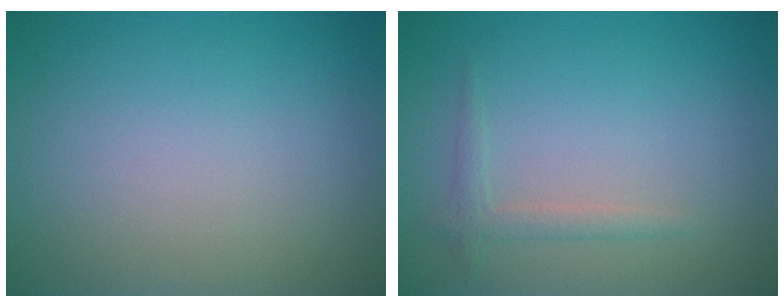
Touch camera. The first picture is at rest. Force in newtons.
{"total": 1.4, "press": 1.4, "slide": 0.1}